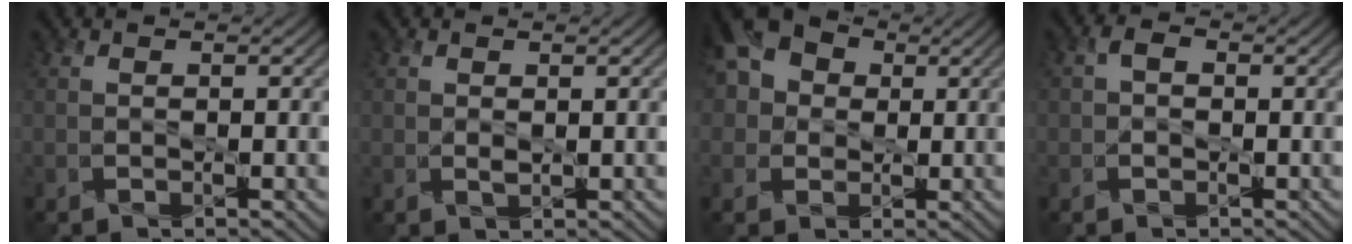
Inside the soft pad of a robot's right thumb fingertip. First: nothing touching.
{"total": 0.5, "force": [0.4, 0.3, 0.1], "torque": [-0.007, -0.001, 0.010]}
{"total": 7.4, "force": [2.0, 6.2, 3.5], "torque": [-0.094, 0.021, 0.018]}
{"total": 1.4, "force": [0.0, 1.2, 0.6], "torque": [-0.013, 0.006, -0.007]}